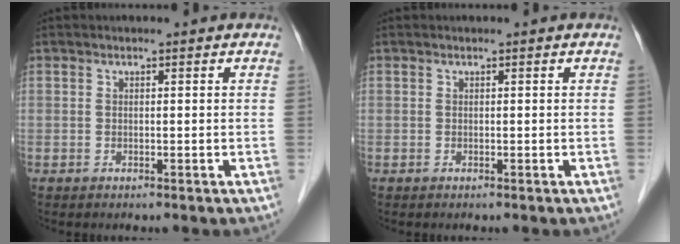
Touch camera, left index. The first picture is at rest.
{"total": 0.0}